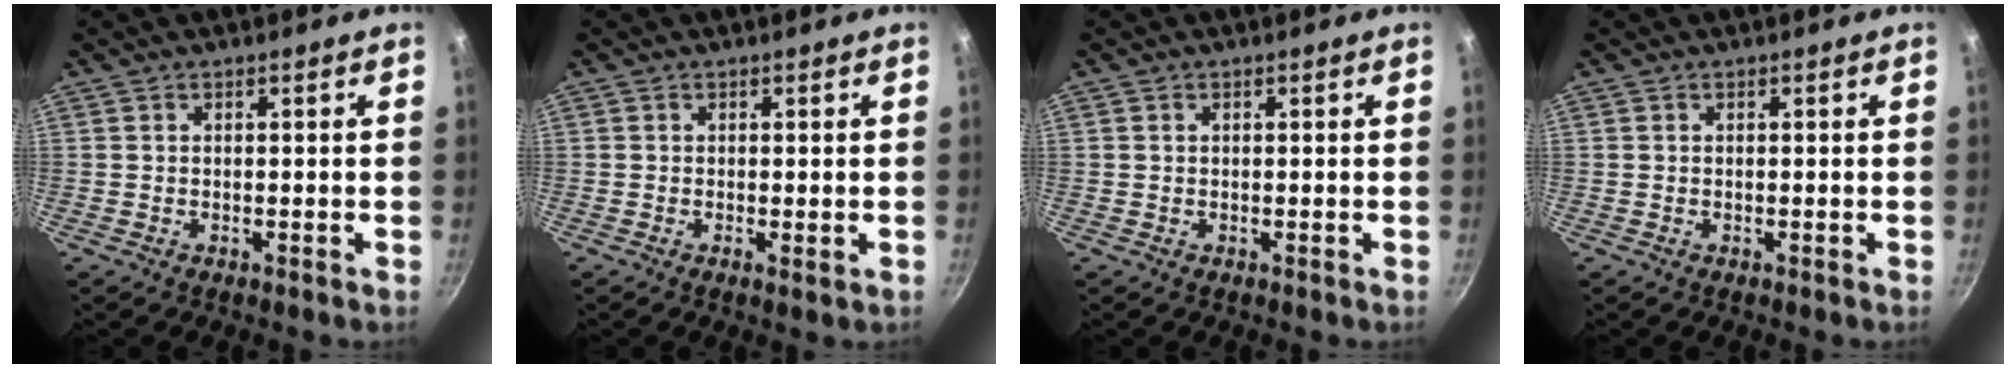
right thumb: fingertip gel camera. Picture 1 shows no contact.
{"total": 1.0, "force": [-0.1, 0.3, 0.9], "torque": [-0.016, -0.004, -0.003]}
{"total": 0.5, "force": [0.1, 0.4, 0.3], "torque": [-0.003, 0.003, 0.003]}
{"total": 0.0}